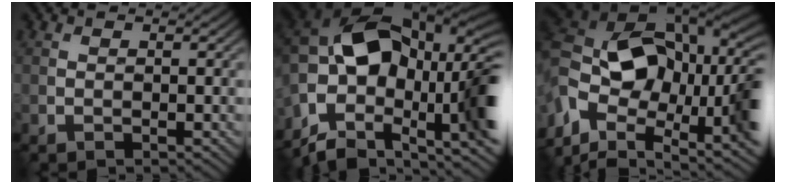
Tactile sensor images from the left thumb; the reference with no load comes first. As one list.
[{"total": 16.6, "force": [-2.8, 10.7, 12.3], "torque": [-0.223, -0.008, -0.045]}, {"total": 17.6, "force": [-0.9, 9.9, 14.5], "torque": [-0.270, -0.008, -0.013]}]